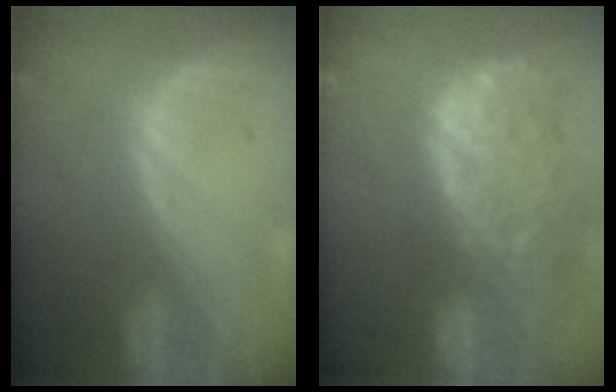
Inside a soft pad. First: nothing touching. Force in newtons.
{"total": 14.3, "press": 11.7, "slide": 8.1}